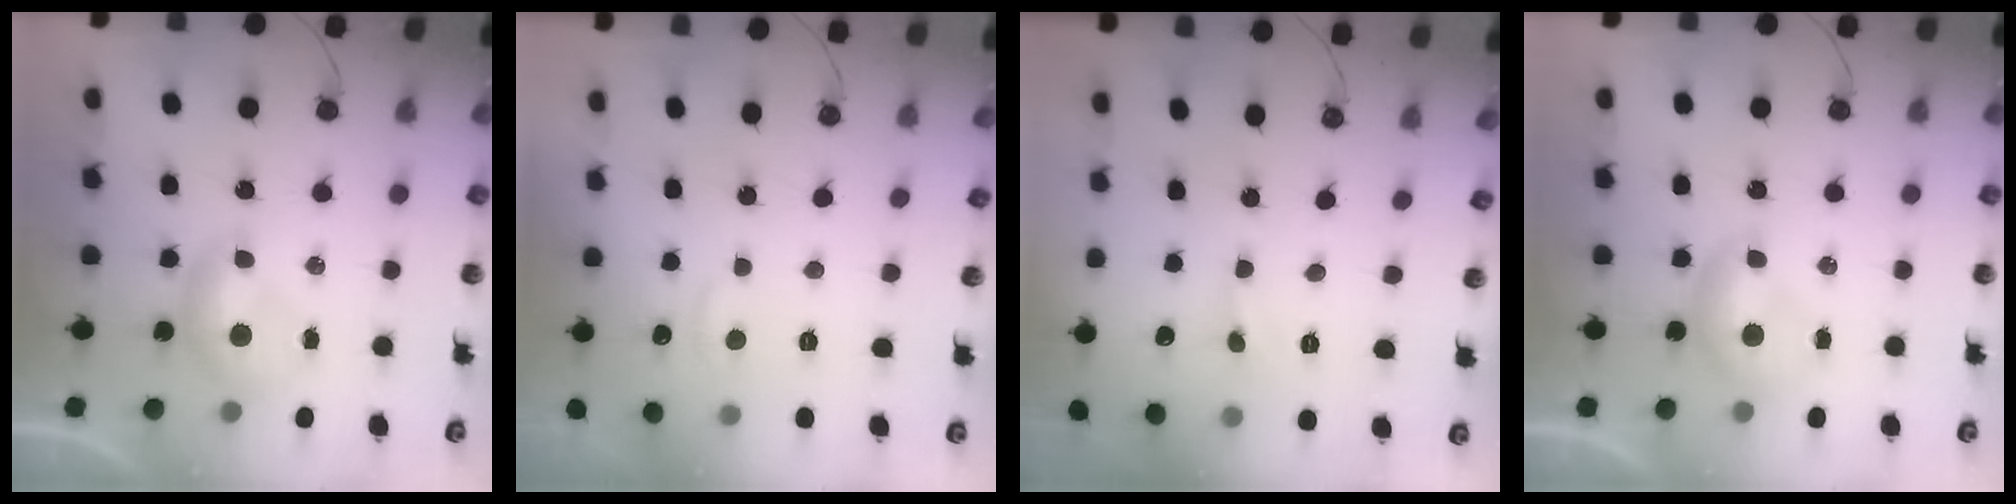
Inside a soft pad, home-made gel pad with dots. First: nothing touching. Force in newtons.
{"total": 1.2, "press": 0.9, "slide": 0.8}
{"total": 0.0}
{"total": 0.0}